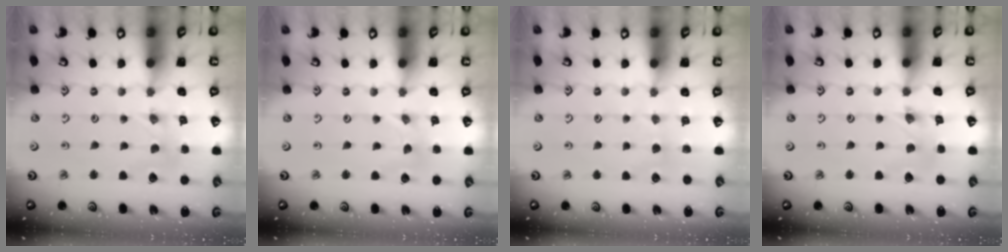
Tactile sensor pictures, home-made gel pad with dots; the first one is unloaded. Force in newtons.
{"total": 0.0}
{"total": 2.7, "press": 2.6, "slide": 0.4}
{"total": 0.8, "press": 0.8, "slide": 0.2}